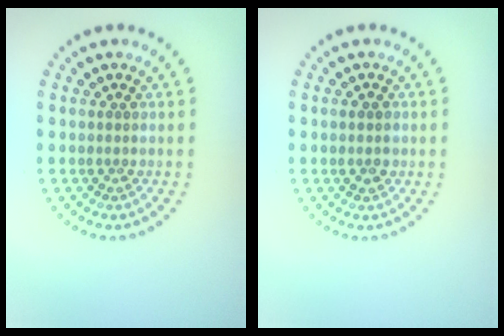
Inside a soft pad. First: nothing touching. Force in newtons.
{"total": 1.6, "press": 1.6, "slide": 0.1}